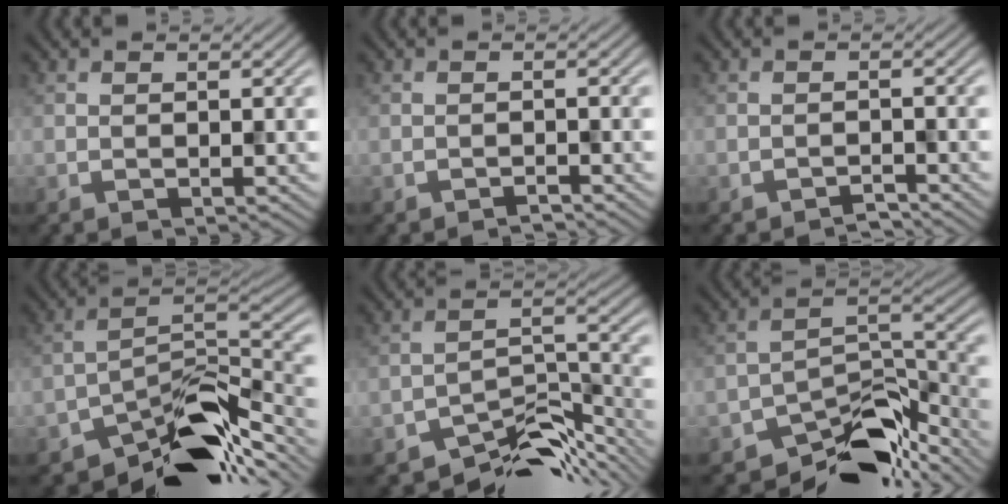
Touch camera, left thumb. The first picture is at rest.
{"total": 0.9, "force": [-0.9, 0.1, 0.3], "torque": [-0.003, 0.001, -0.019]}
{"total": 1.4, "force": [-1.3, 0.2, 0.4], "torque": [-0.004, 0.003, -0.028]}
{"total": 12.5, "force": [-9.2, 4.9, 6.8], "torque": [-0.098, 0.000, -0.168]}
{"total": 9.9, "force": [-8.0, 3.5, 4.7], "torque": [-0.065, -0.006, -0.138]}
{"total": 11.2, "force": [-8.9, 4.4, 5.2], "torque": [-0.071, -0.003, -0.156]}